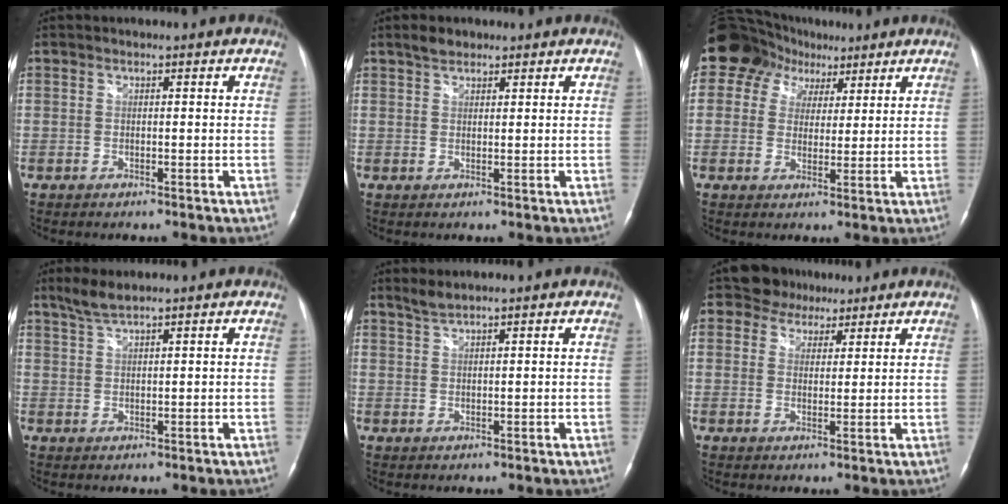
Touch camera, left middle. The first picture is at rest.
{"total": 2.2, "force": [1.7, 1.2, 0.7], "torque": [-0.016, 0.008, 0.027]}
{"total": 13.2, "force": [6.6, 10.7, 4.0], "torque": [-0.099, 0.062, 0.115]}
{"total": 2.9, "force": [2.5, 0.2, 1.5], "torque": [-0.039, 0.008, 0.053]}
{"total": 1.6, "force": [1.5, -0.1, 0.4], "torque": [-0.010, 0.006, 0.035]}
{"total": 5.2, "force": [3.8, 3.5, 0.4], "torque": [-0.004, 0.012, 0.057]}